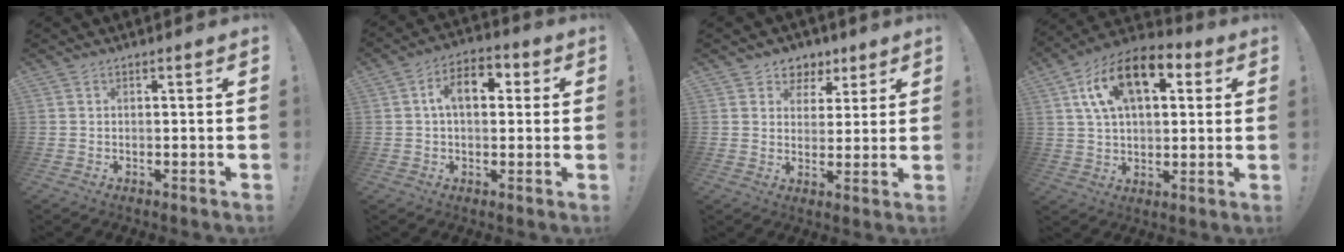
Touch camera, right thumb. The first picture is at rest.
{"total": 9.8, "force": [2.0, 5.9, 7.6], "torque": [-0.110, 0.010, 0.032]}
{"total": 6.1, "force": [3.1, 5.3, 0.5], "torque": [0.000, -0.022, 0.061]}
{"total": 17.5, "force": [7.2, 9.7, 12.7], "torque": [-0.209, -0.017, 0.124]}